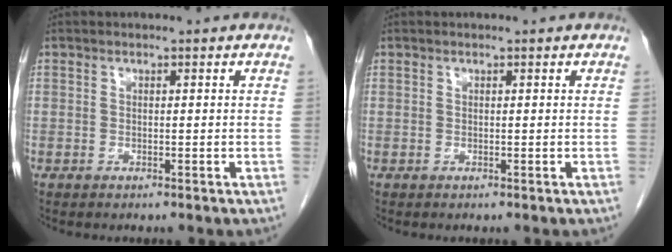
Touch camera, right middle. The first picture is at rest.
{"total": 0.0}